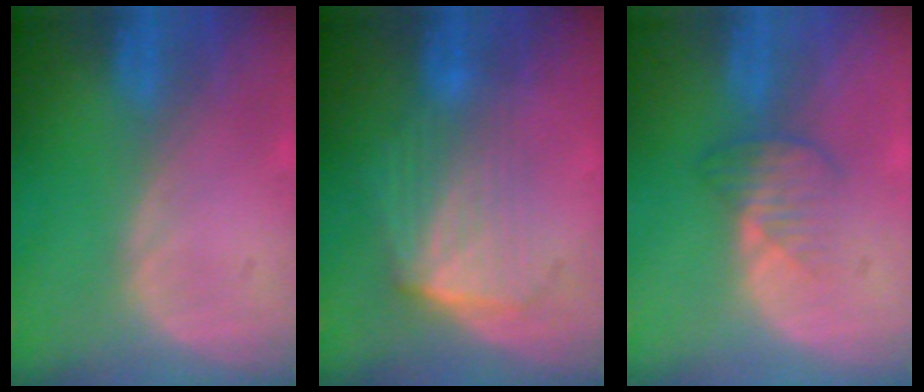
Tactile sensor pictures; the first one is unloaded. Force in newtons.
{"total": 7.3, "press": 6.6, "slide": 3.2}
{"total": 3.6, "press": 3.1, "slide": 1.7}